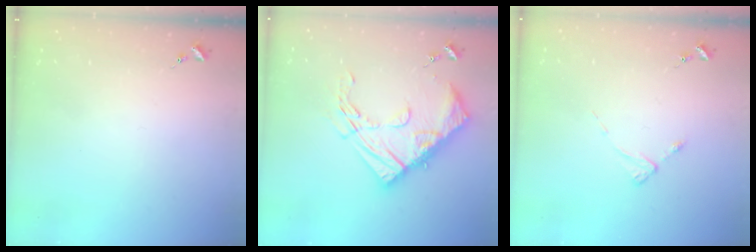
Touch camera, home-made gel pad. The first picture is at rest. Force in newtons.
{"total": 18.8, "press": 18.7, "slide": 1.2}
{"total": 2.5, "press": 2.5, "slide": 0.3}